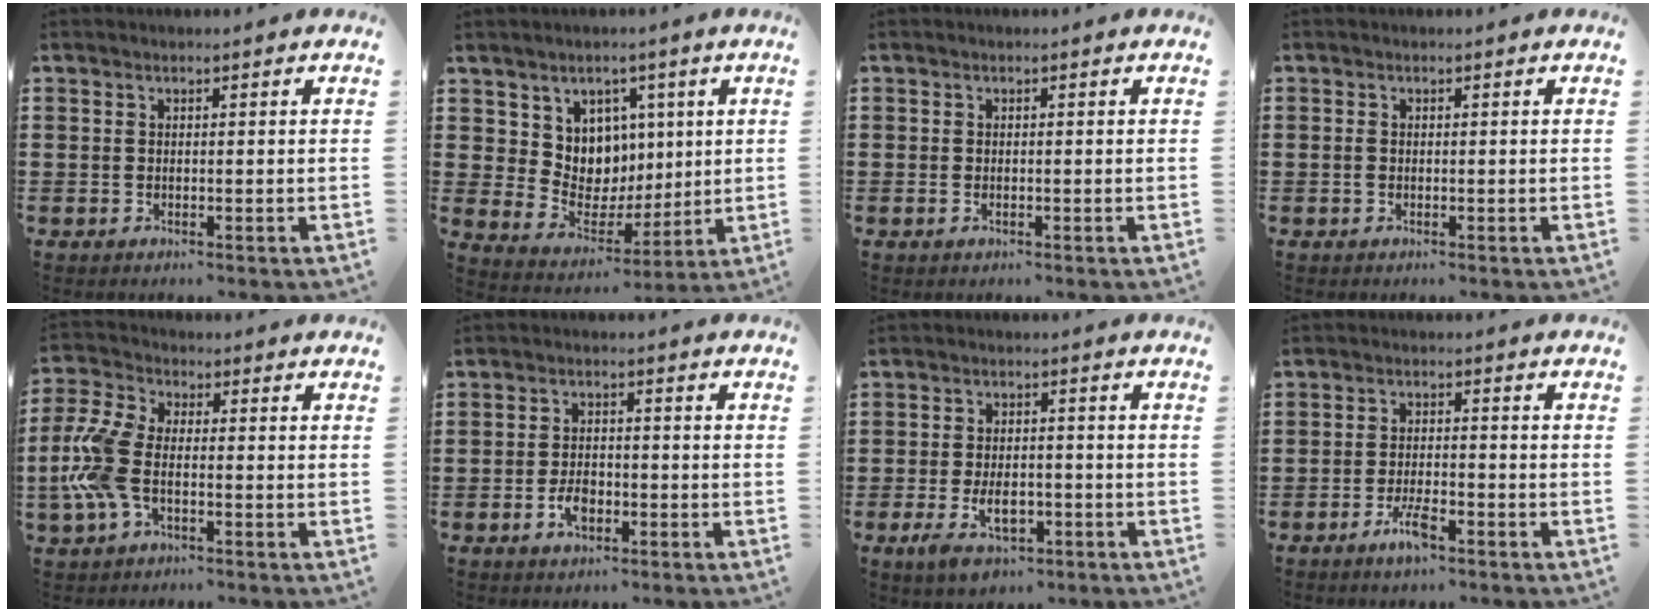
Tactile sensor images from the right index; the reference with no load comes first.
{"total": 7.8, "force": [3.6, 6.9, 0.8], "torque": [-0.049, -0.035, 0.072]}
{"total": 0.5, "force": [-0.2, 0.3, 0.4], "torque": [-0.009, -0.001, -0.004]}
{"total": 0.7, "force": [-0.2, 0.4, 0.6], "torque": [-0.020, -0.002, -0.006]}
{"total": 8.5, "force": [-1.8, 4.5, 7.0], "torque": [-0.183, -0.006, -0.040]}
{"total": 3.6, "force": [-1.5, 2.0, 2.6], "torque": [-0.060, 0.000, -0.031]}
{"total": 6.1, "force": [-2.6, 3.3, 4.4], "torque": [-0.083, -0.001, -0.052]}
{"total": 4.7, "force": [-2.8, 1.3, 3.5], "torque": [-0.075, -0.001, -0.055]}